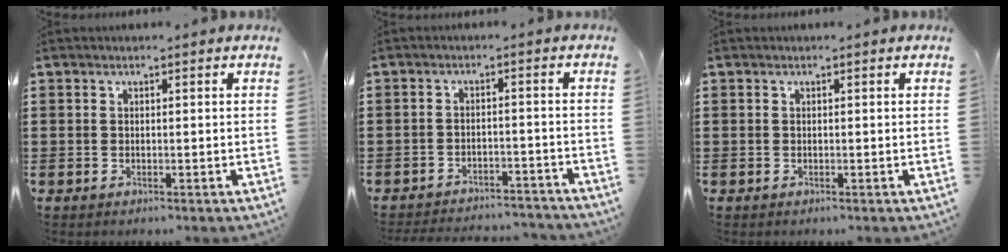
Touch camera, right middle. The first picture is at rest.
{"total": 3.4, "force": [-3.3, 0.2, 0.2], "torque": [-0.008, 0.001, -0.070]}
{"total": 0.0}